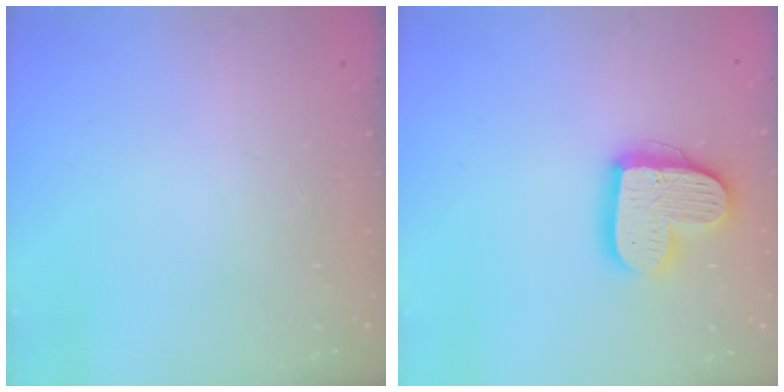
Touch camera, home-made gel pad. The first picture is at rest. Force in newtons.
{"total": 16.1, "press": 16.1, "slide": 1.3}